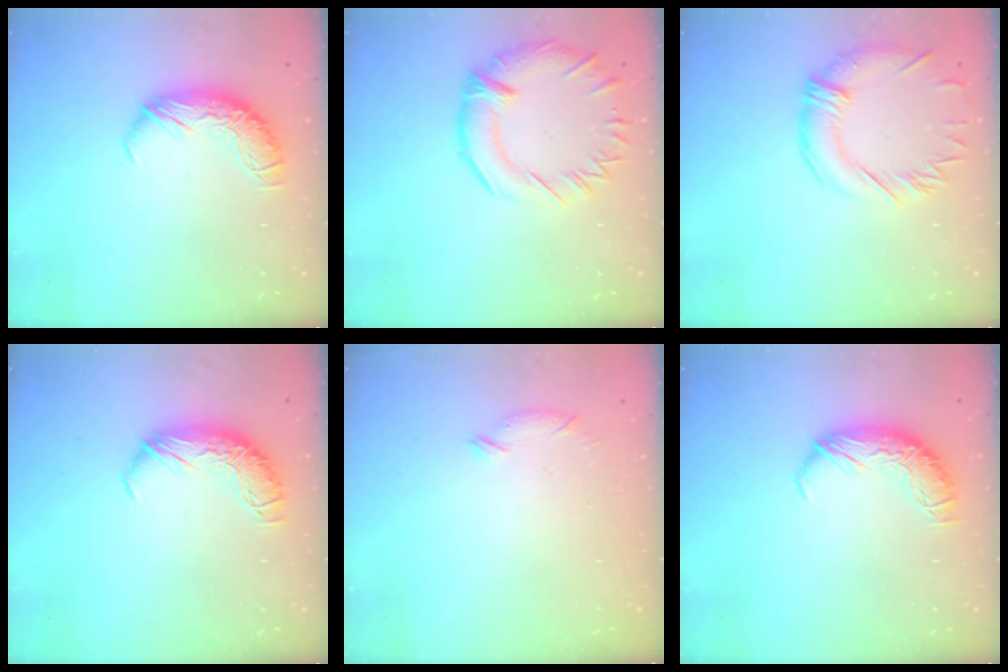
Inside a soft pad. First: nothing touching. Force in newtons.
{"total": 4.5, "press": 4.0, "slide": 2.1}
{"total": 1.9, "press": 1.6, "slide": 1.1}
{"total": 0.0}
{"total": 6.7, "press": 6.7, "slide": 0.7}
{"total": 0.0}